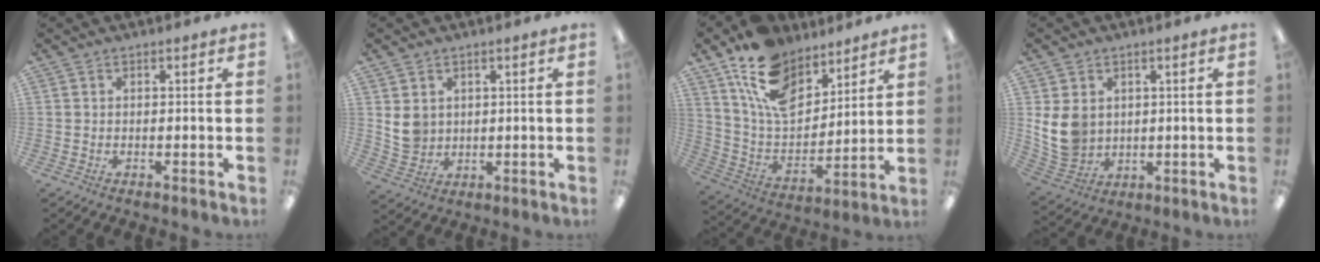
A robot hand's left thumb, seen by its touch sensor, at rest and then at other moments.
{"total": 5.5, "force": [1.9, 4.8, 1.9], "torque": [-0.029, 0.002, 0.039]}
{"total": 16.4, "force": [10.8, 9.3, 8.2], "torque": [-0.155, -0.050, 0.203]}
{"total": 9.1, "force": [1.8, 7.7, 4.5], "torque": [-0.113, -0.003, 0.037]}